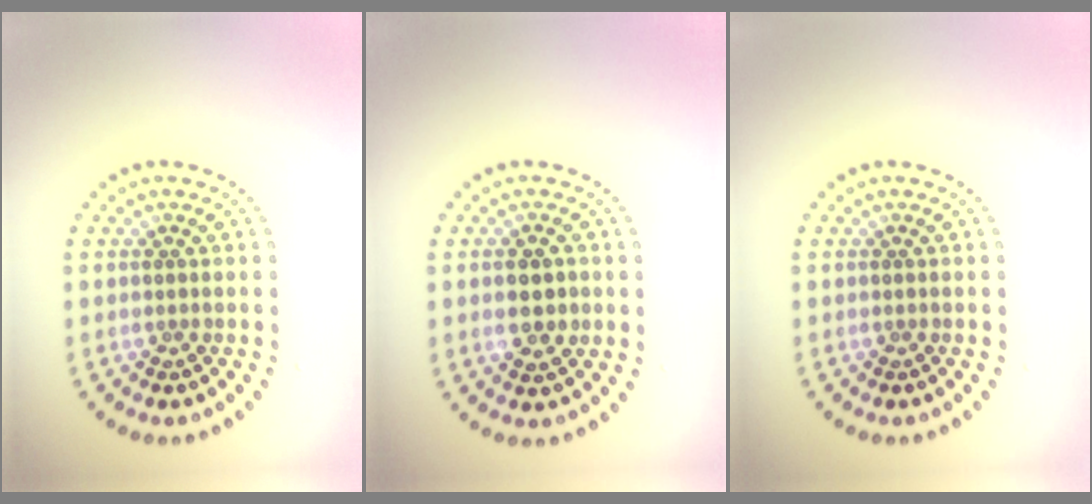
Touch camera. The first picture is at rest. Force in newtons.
{"total": 2.8, "press": 2.8, "slide": 0.2}
{"total": 0.0}